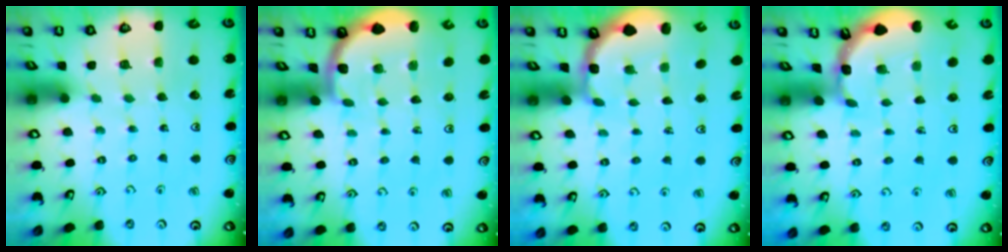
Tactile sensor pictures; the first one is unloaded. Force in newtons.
{"total": 1.9, "press": 1.9, "slide": 0.0}
{"total": 2.4, "press": 2.0, "slide": 1.3}
{"total": 1.7, "press": 1.6, "slide": 0.1}